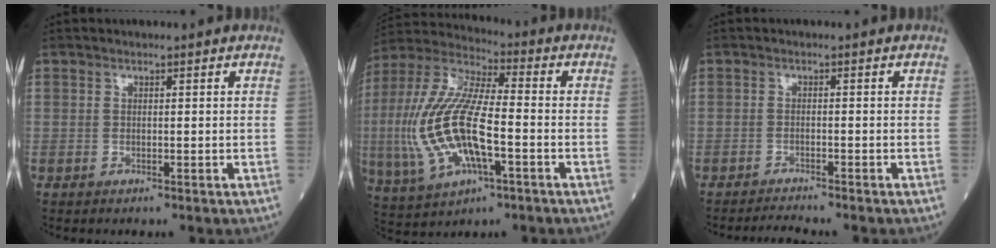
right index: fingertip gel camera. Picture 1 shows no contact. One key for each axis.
{"total": 17.6, "fx": -3.5, "fy": 5.4, "fz": 16.4, "tx": -0.367, "ty": -0.003, "tz": -0.061}
{"total": 2.5, "fx": -2.4, "fy": -0.7, "fz": 0.3, "tx": -0.010, "ty": -0.011, "tz": -0.040}